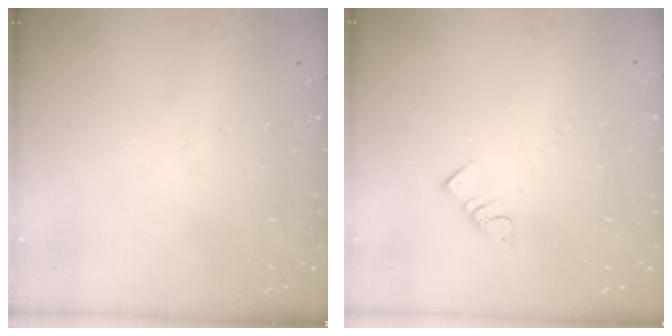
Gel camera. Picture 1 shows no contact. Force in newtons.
{"total": 2.8, "press": 2.8, "slide": 0.2}